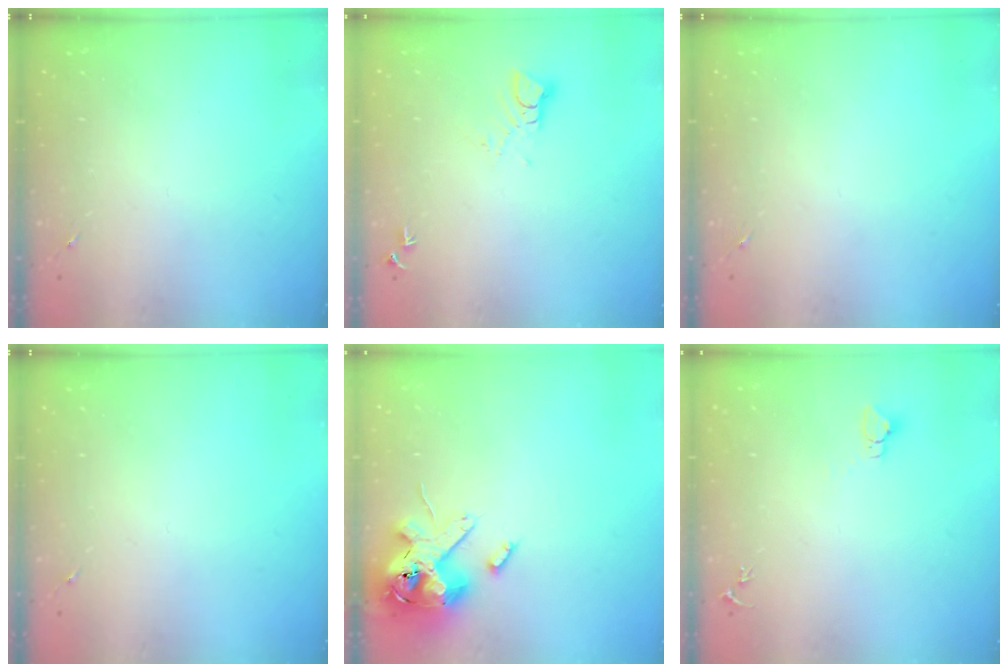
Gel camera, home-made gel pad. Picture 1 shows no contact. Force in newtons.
{"total": 4.7, "press": 4.7, "slide": 0.3}
{"total": 0.0}
{"total": 0.0}
{"total": 15.4, "press": 15.1, "slide": 2.9}
{"total": 2.8, "press": 2.8, "slide": 0.2}